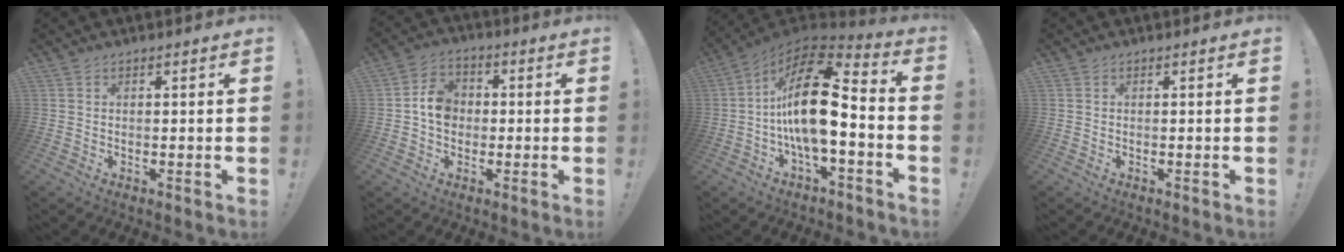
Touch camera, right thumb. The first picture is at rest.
{"total": 8.2, "force": [-0.3, 6.8, 4.6], "torque": [-0.057, 0.019, -0.001]}
{"total": 21.1, "force": [-0.2, 9.9, 18.7], "torque": [-0.327, 0.012, 0.001]}
{"total": 0.0}